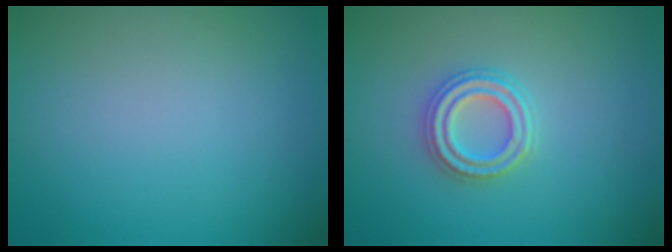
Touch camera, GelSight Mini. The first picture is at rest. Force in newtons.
{"total": 2.7, "press": 2.5, "slide": 0.9}